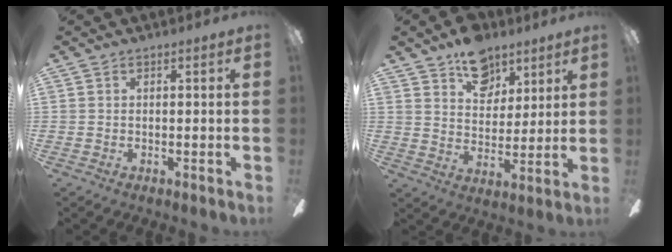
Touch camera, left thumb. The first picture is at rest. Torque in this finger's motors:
{"motor_torque": [1.21, 0.84, 0.68, -0.75, 0.12]}